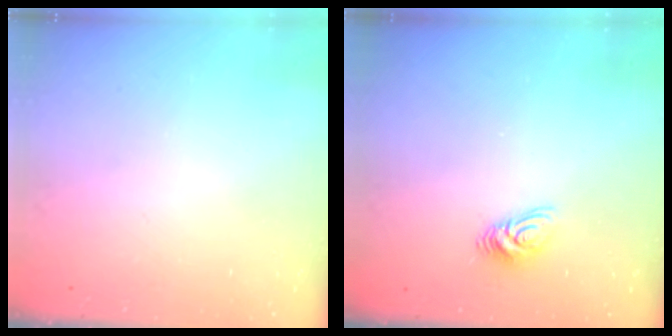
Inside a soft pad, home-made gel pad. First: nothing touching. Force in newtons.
{"total": 7.2, "press": 7.2, "slide": 0.4}